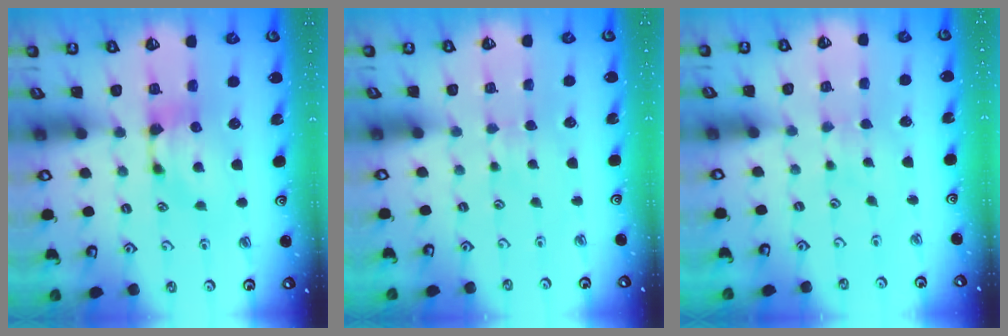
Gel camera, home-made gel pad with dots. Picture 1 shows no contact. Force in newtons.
{"total": 3.5, "press": 3.5, "slide": 0.3}
{"total": 2.6, "press": 2.6, "slide": 0.2}